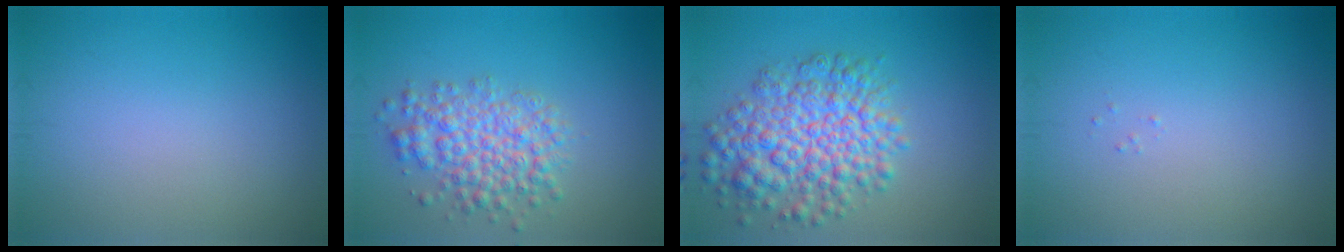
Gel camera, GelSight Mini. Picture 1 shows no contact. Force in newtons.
{"total": 4.9, "press": 4.9, "slide": 0.1}
{"total": 7.4, "press": 7.4, "slide": 0.2}
{"total": 0.0}